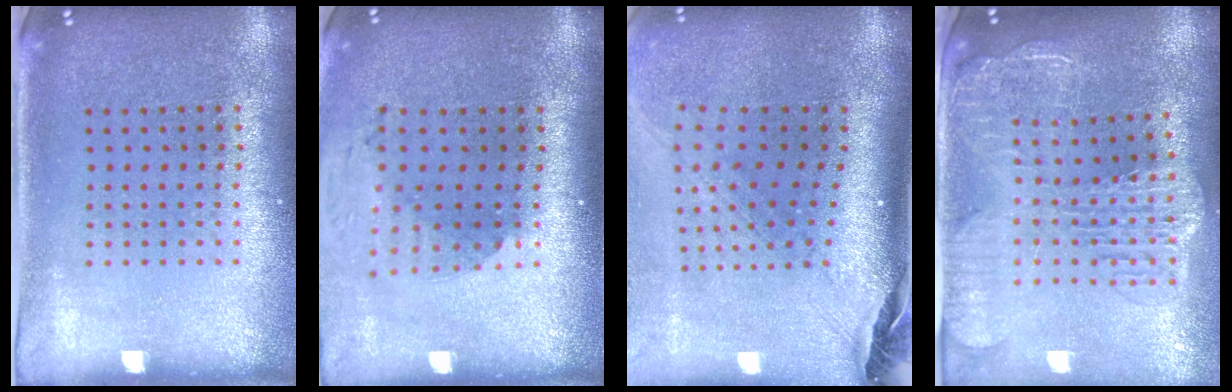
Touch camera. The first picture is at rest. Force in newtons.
{"total": 1.9, "press": 1.5, "slide": 1.2}
{"total": 2.5, "press": 1.7, "slide": 1.8}
{"total": 3.0, "press": 2.5, "slide": 1.7}